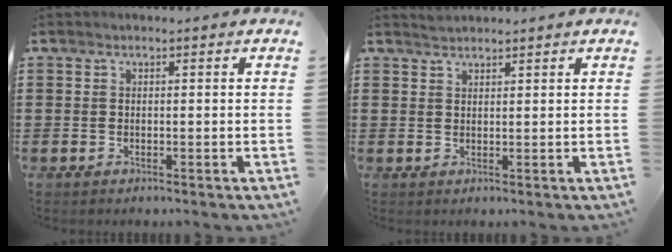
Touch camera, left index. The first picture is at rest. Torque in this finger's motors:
{"motor_torque": [-0.23, -0.30, 0.04, 0.01]}